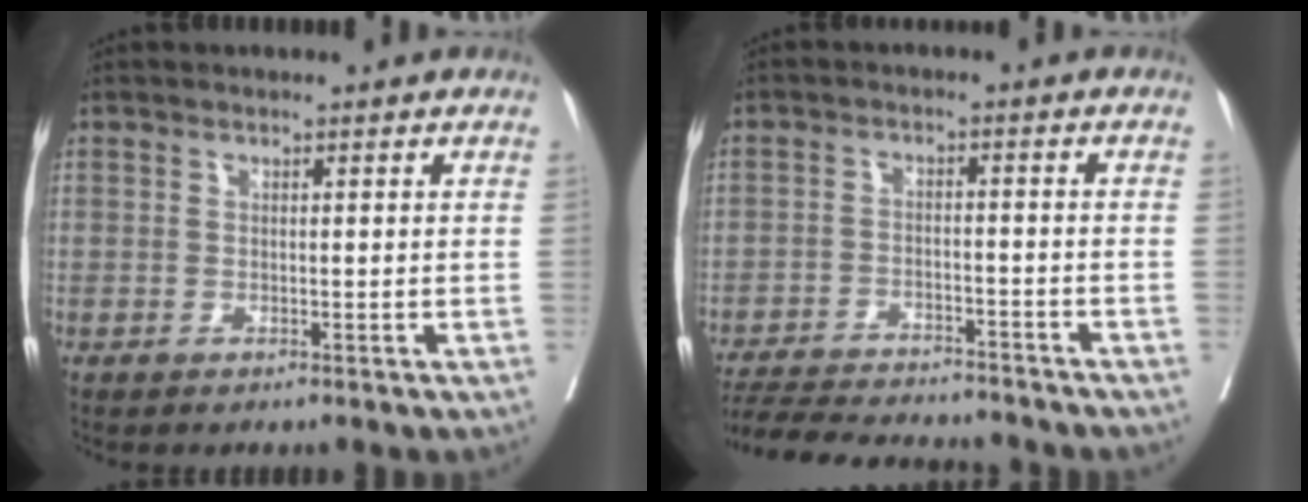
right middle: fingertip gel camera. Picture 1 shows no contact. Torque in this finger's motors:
{"motor_torque": [0.95, -1.19, 0.13, 0.08]}